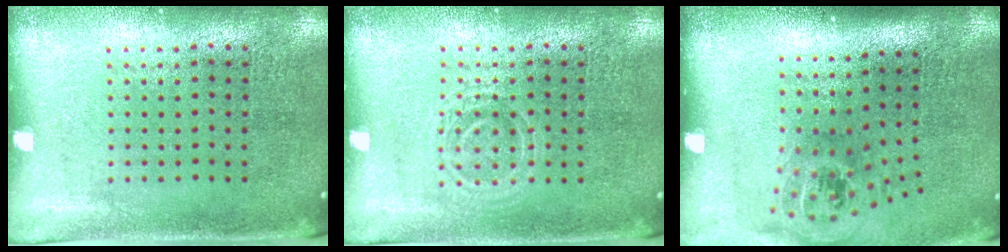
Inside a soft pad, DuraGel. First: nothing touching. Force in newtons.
{"total": 1.6, "press": 1.5, "slide": 0.4}
{"total": 1.7, "press": 1.3, "slide": 1.1}